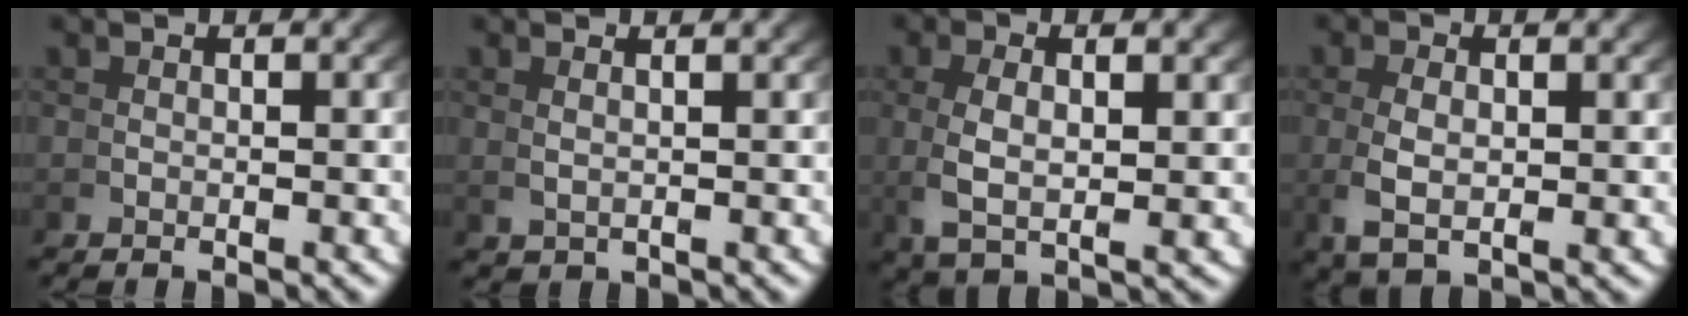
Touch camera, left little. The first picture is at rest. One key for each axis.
{"total": 1.4, "fx": 1.1, "fy": -0.6, "fz": 0.5, "tx": -0.008, "ty": 0.004, "tz": 0.030}
{"total": 3.9, "fx": 0.9, "fy": 1.2, "fz": 3.6, "tx": -0.086, "ty": -0.004, "tz": 0.033}
{"total": 3.1, "fx": 0.3, "fy": 1.3, "fz": 2.8, "tx": -0.072, "ty": -0.010, "tz": 0.021}